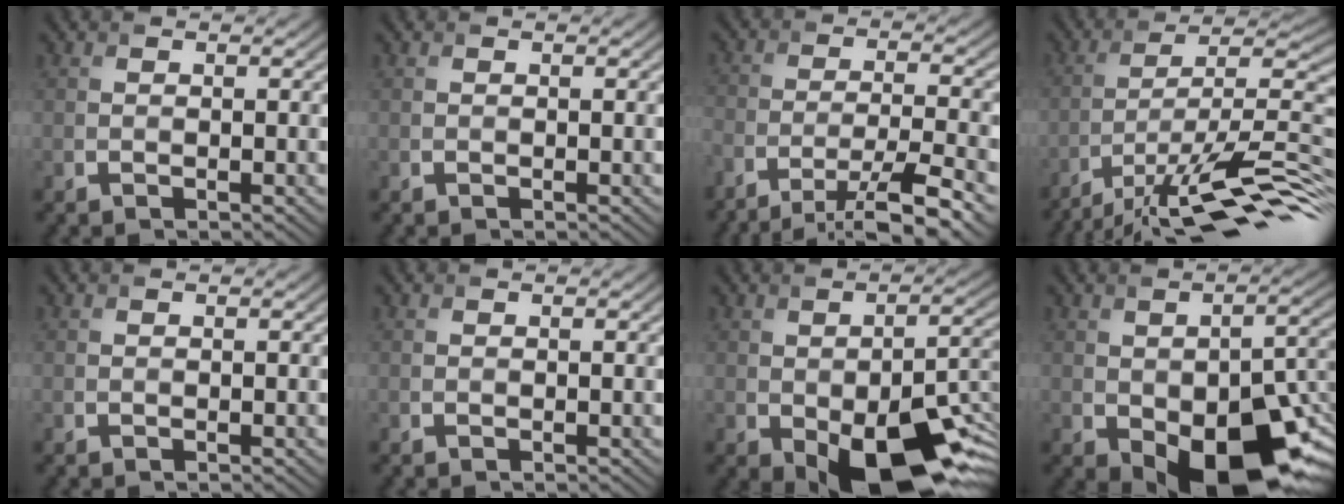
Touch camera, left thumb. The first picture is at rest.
{"total": 0.0}
{"total": 10.1, "force": [-7.7, 2.3, 6.2], "torque": [-0.116, -0.003, -0.127]}
{"total": 15.1, "force": [-9.8, 3.5, 11.0], "torque": [-0.194, -0.003, -0.161]}
{"total": 0.0}
{"total": 0.0}
{"total": 13.9, "force": [-6.0, 6.6, 10.7], "torque": [-0.155, -0.032, -0.084]}
{"total": 15.0, "force": [-6.0, 8.1, 11.1], "torque": [-0.147, -0.036, -0.080]}